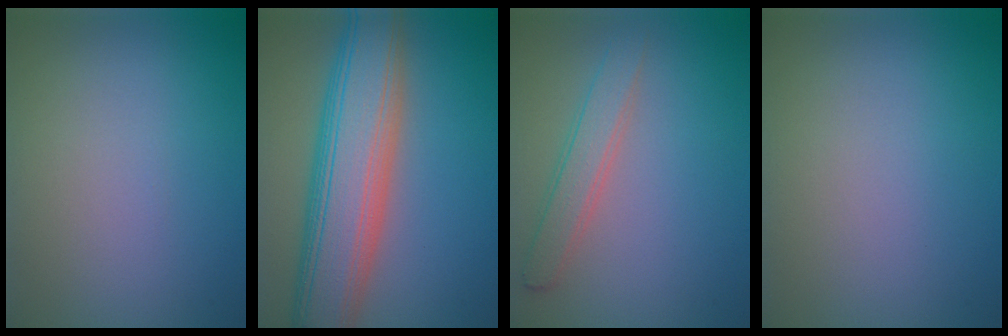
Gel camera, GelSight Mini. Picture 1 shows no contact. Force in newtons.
{"total": 10.2, "press": 10.2, "slide": 0.2}
{"total": 2.6, "press": 2.6, "slide": 0.1}
{"total": 0.0}